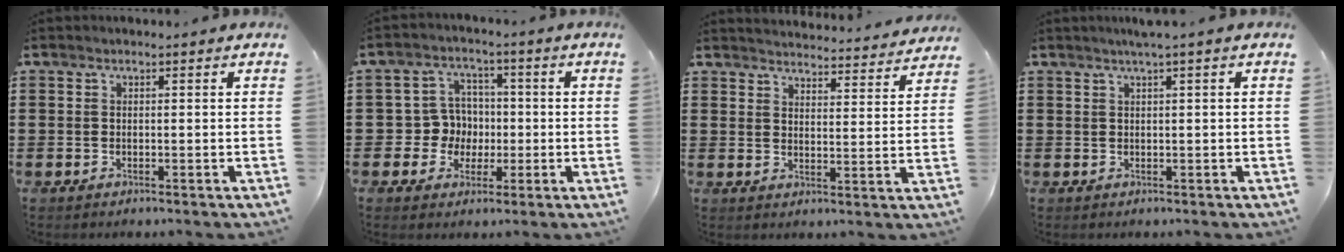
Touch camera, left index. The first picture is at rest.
{"total": 6.2, "force": [-0.1, 6.1, 1.3], "torque": [-0.043, 0.014, 0.000]}
{"total": 3.9, "force": [3.9, -0.3, -0.2], "torque": [-0.006, -0.033, 0.064]}
{"total": 1.4, "force": [0.8, -0.3, 1.1], "torque": [-0.020, -0.001, 0.014]}